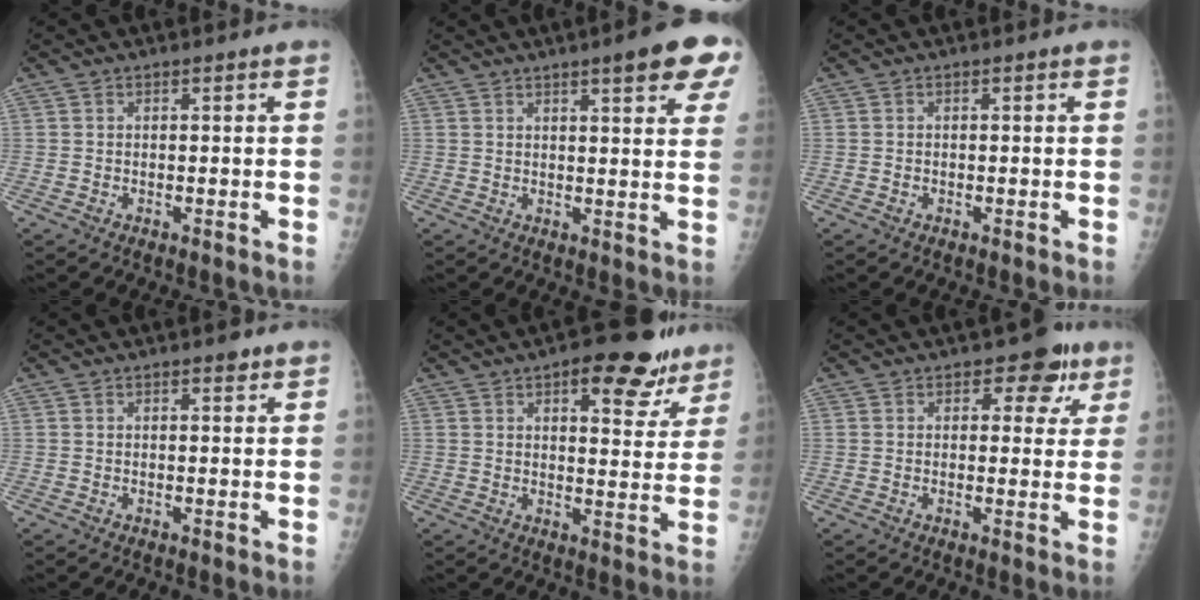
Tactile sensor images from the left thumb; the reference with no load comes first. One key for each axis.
{"total": 10.9, "fx": 6.0, "fy": 2.1, "fz": 8.8, "tx": -0.086, "ty": -0.017, "tz": 0.067}
{"total": 0.5, "fx": -0.4, "fy": 0.4, "fz": 0.0, "tx": 0.004, "ty": 0.005, "tz": -0.008}
{"total": 1.6, "fx": 1.0, "fy": 0.7, "fz": 1.0, "tx": -0.005, "ty": -0.002, "tz": 0.011}
{"total": 13.1, "fx": 7.9, "fy": 5.7, "fz": 8.8, "tx": -0.060, "ty": -0.033, "tz": 0.101}
{"total": 6.6, "fx": 3.3, "fy": 4.2, "fz": 4.0, "tx": -0.001, "ty": -0.007, "tz": 0.033}